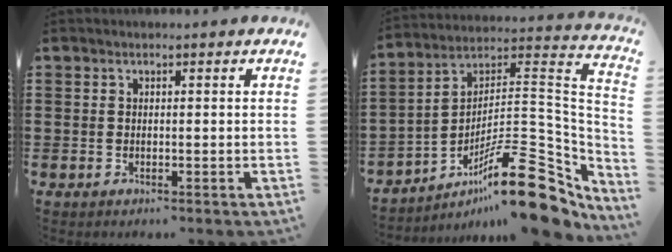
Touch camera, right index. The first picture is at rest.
{"total": 18.3, "force": [-11.0, 5.0, 13.7], "torque": [-0.199, 0.038, -0.187]}